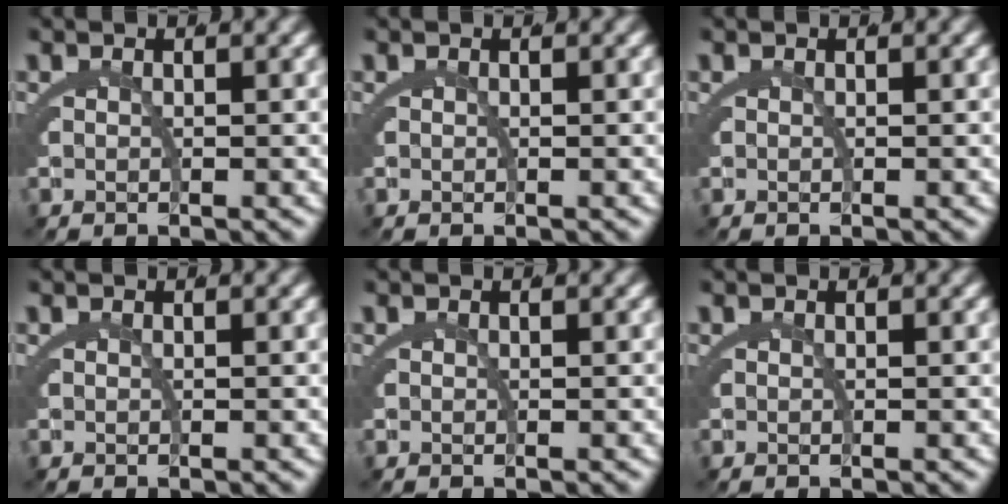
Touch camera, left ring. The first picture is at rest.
{"total": 0.0}
{"total": 0.0}
{"total": 0.0}
{"total": 0.0}
{"total": 0.0}